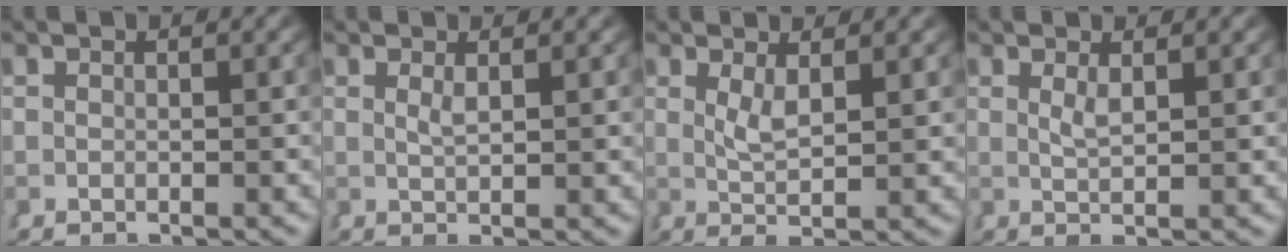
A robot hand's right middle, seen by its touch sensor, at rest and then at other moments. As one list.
[{"total": 1.4, "force": [0.6, -0.9, 0.9], "torque": [-0.012, -0.009, 0.019]}, {"total": 2.8, "force": [0.7, -0.2, 2.7], "torque": [-0.047, -0.014, 0.022]}, {"total": 1.7, "force": [0.6, -0.8, 1.3], "torque": [-0.022, -0.012, 0.022]}]